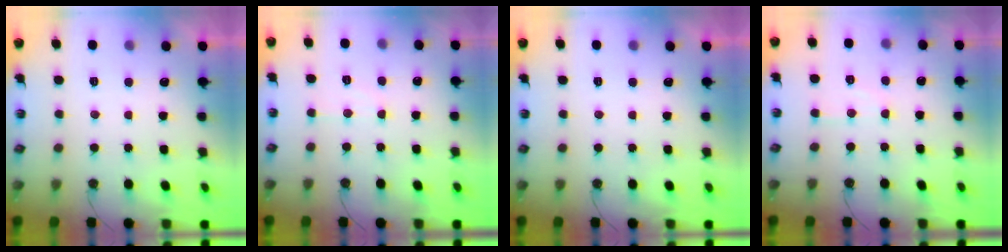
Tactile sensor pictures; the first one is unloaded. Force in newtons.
{"total": 5.8, "press": 5.7, "slide": 0.5}
{"total": 0.0}
{"total": 6.7, "press": 6.7, "slide": 0.4}